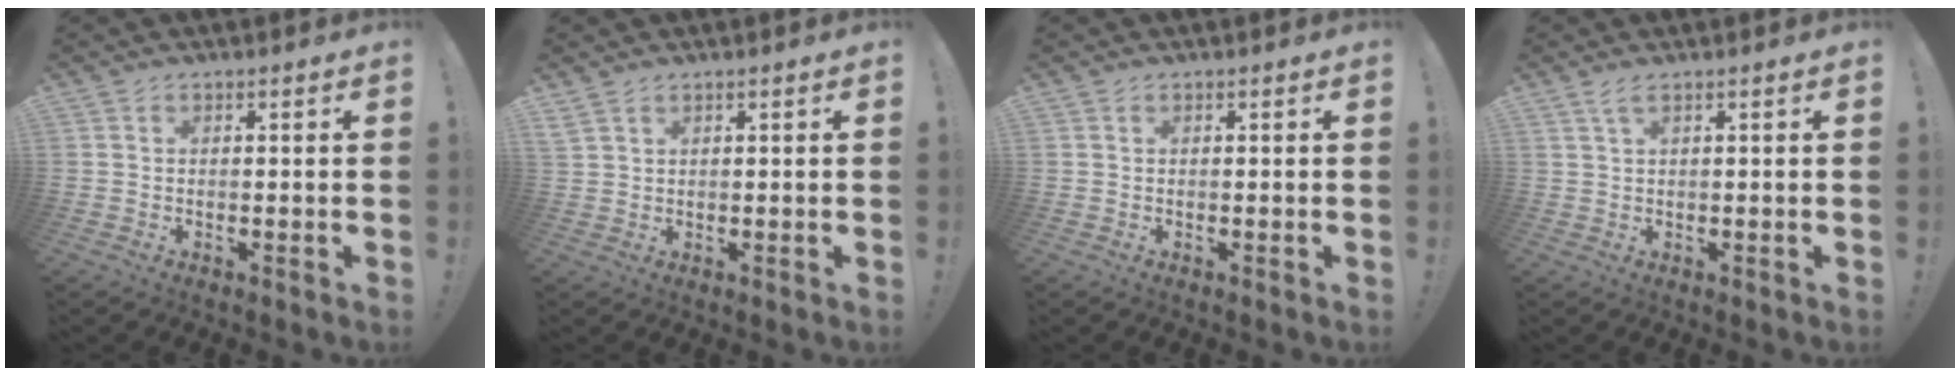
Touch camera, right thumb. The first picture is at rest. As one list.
[{"total": 2.5, "force": [2.0, 0.9, 1.3], "torque": [-0.027, -0.007, 0.038]}, {"total": 0.0}, {"total": 2.2, "force": [1.3, 0.3, 1.8], "torque": [-0.041, 0.002, 0.023]}]